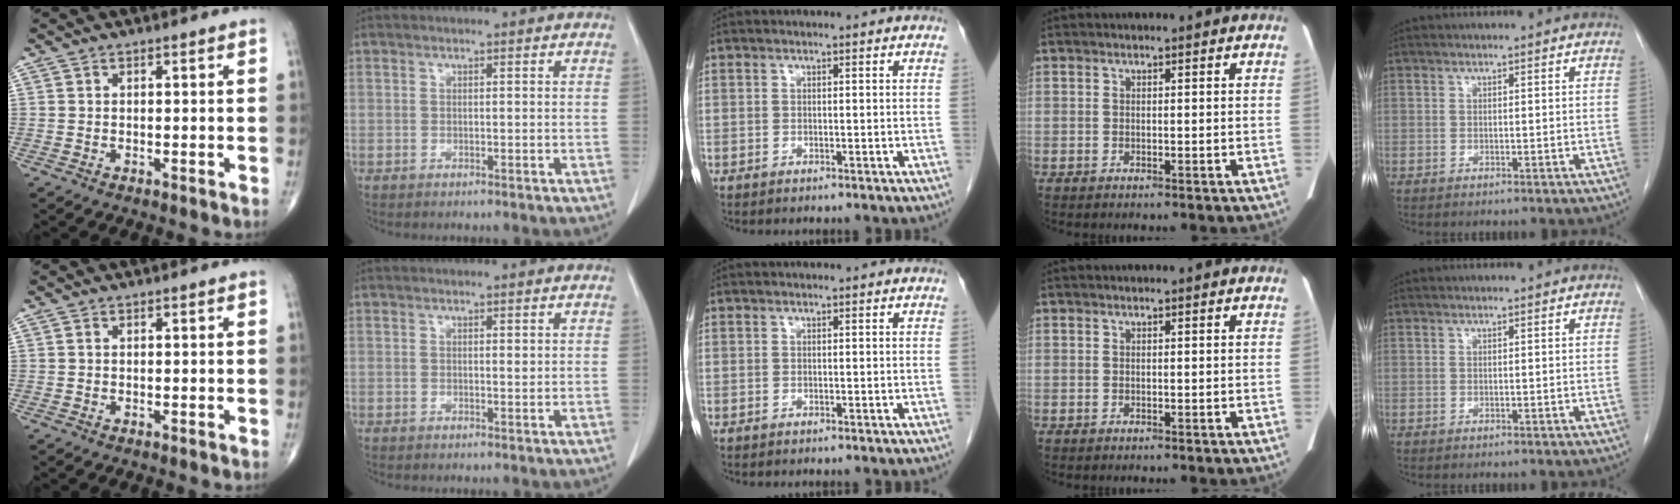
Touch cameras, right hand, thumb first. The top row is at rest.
{"index": {"total": 0.7, "force": [0.2, 0.2, 0.7], "torque": [-0.010, -0.001, 0.002]}}